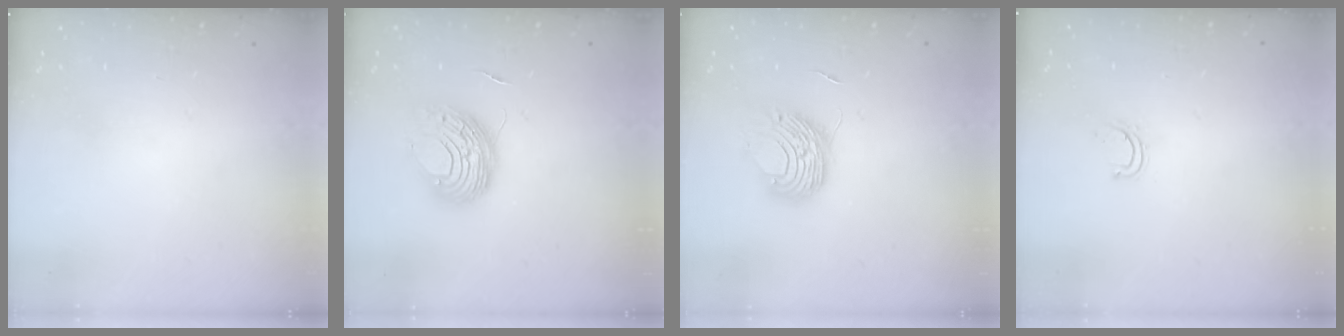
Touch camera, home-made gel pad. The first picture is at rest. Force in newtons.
{"total": 9.6, "press": 9.5, "slide": 0.9}
{"total": 8.8, "press": 8.8, "slide": 0.3}
{"total": 4.0, "press": 3.9, "slide": 0.4}